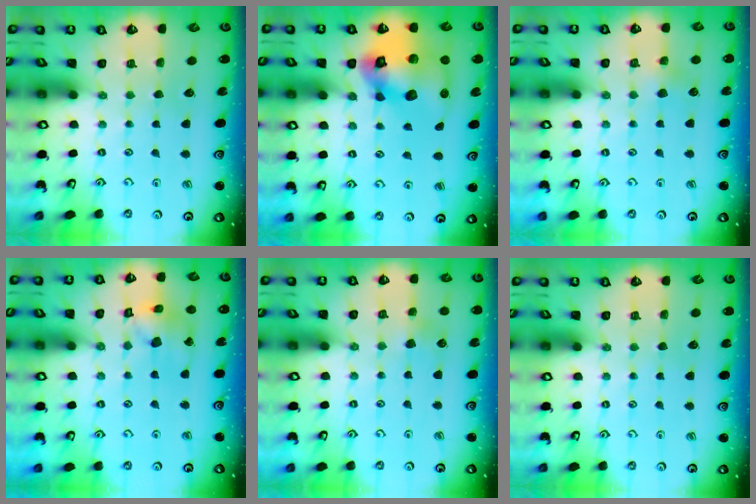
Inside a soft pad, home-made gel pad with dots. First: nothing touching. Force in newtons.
{"total": 19.8, "press": 19.6, "slide": 2.8}
{"total": 3.6, "press": 3.6, "slide": 0.5}
{"total": 11.9, "press": 11.8, "slide": 1.6}
{"total": 3.5, "press": 3.4, "slide": 0.5}
{"total": 0.0}